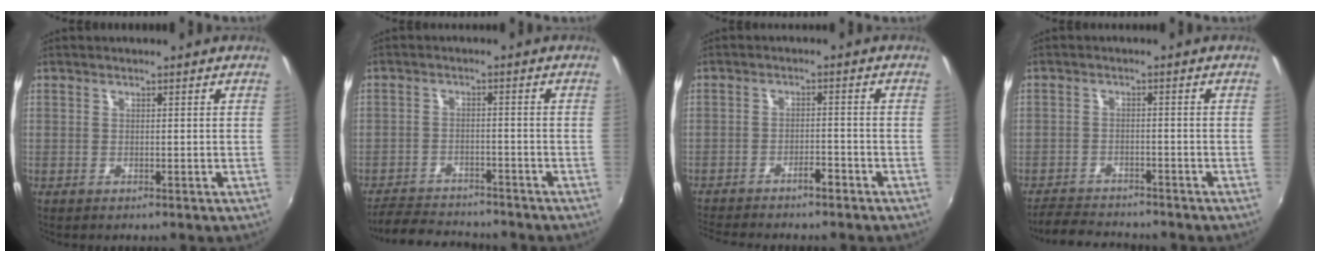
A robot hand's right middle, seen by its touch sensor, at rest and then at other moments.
{"total": 8.9, "force": [-8.1, 3.0, 2.2], "torque": [-0.072, 0.012, -0.124]}
{"total": 6.0, "force": [-5.5, 0.9, 2.3], "torque": [-0.054, -0.002, -0.086]}
{"total": 6.3, "force": [-5.8, 1.9, 1.2], "torque": [-0.048, 0.006, -0.096]}